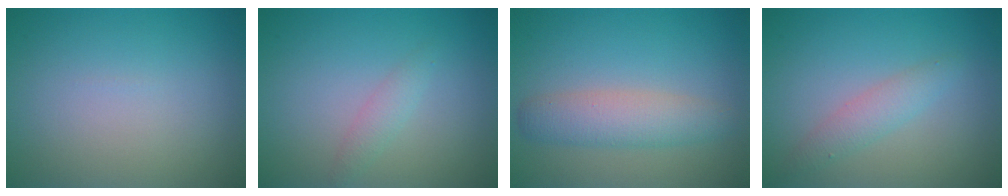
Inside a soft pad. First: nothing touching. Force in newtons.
{"total": 1.3, "press": 1.3, "slide": 0.1}
{"total": 3.6, "press": 3.6, "slide": 0.1}
{"total": 2.0, "press": 2.0, "slide": 0.0}